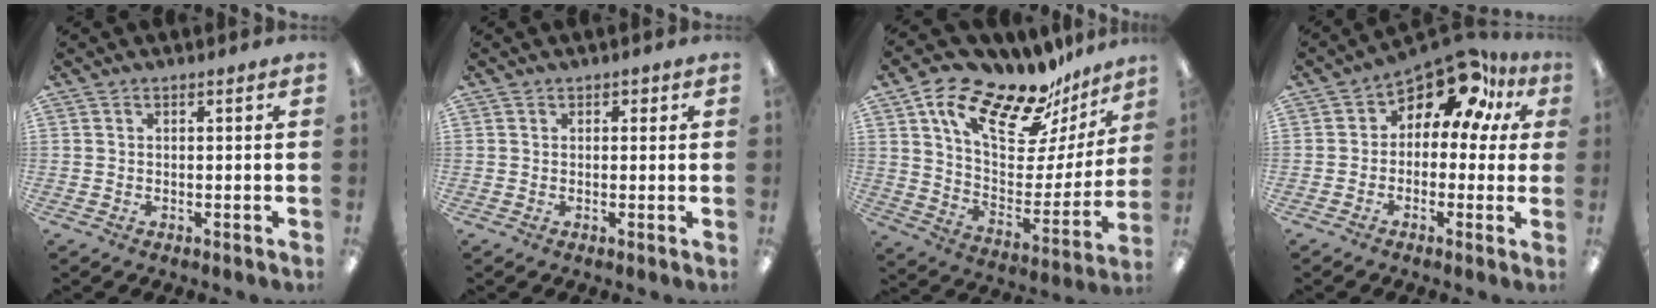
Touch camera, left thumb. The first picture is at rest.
{"total": 1.2, "force": [0.5, 1.0, 0.2], "torque": [0.003, 0.002, 0.006]}
{"total": 20.8, "force": [16.1, 7.7, 10.6], "torque": [-0.176, -0.120, 0.275]}
{"total": 11.9, "force": [7.8, 5.6, 7.0], "torque": [-0.112, -0.057, 0.137]}